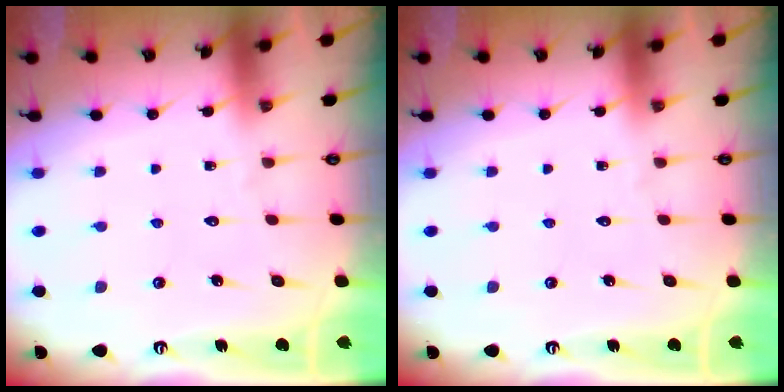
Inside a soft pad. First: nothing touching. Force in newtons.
{"total": 0.0}